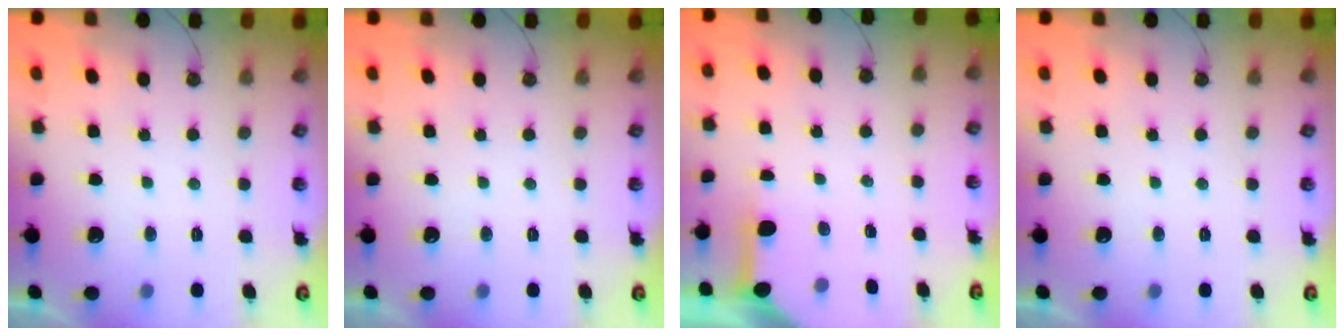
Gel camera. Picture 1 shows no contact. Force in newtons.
{"total": 0.0}
{"total": 3.8, "press": 3.7, "slide": 0.4}
{"total": 0.0}